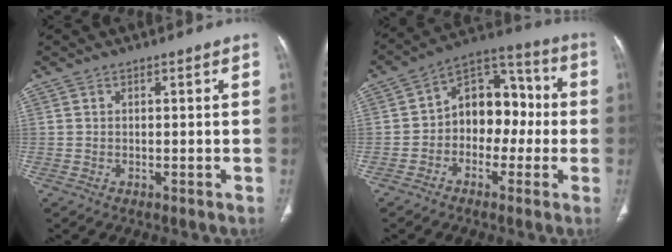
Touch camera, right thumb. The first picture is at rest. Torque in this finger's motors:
{"motor_torque": [-0.05, 0.28, -0.08, 0.31, 0.05]}